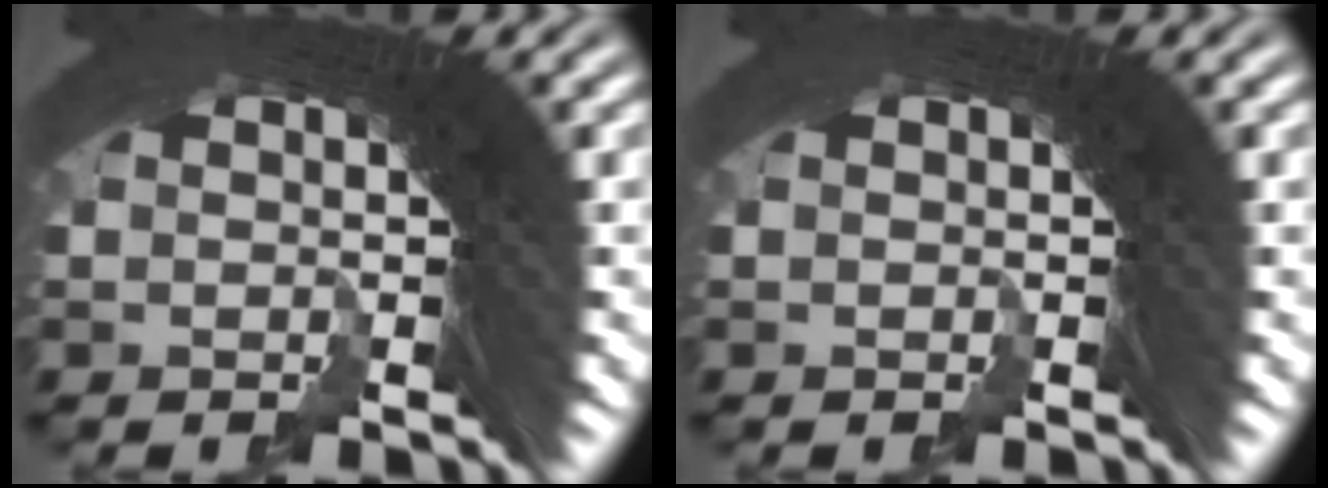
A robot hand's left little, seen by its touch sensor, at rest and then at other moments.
{"total": 0.0}